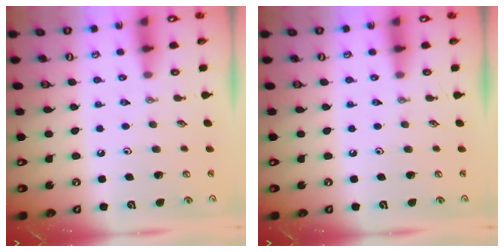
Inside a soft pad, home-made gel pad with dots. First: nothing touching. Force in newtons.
{"total": 0.0}